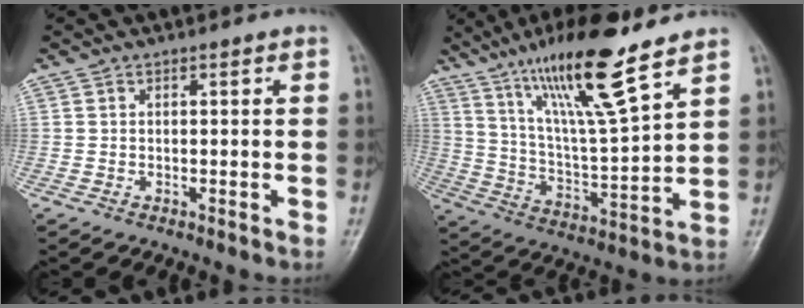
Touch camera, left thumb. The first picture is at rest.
{"total": 17.9, "force": [12.0, 2.4, 13.1], "torque": [-0.221, -0.061, 0.220]}